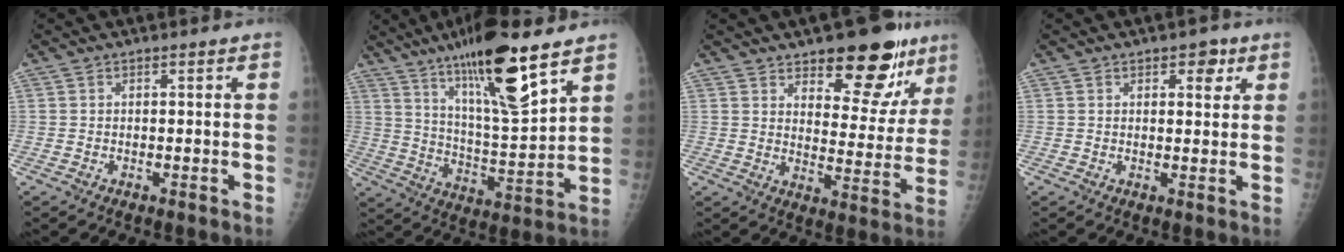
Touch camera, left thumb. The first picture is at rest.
{"total": 17.8, "force": [11.5, 3.0, 13.3], "torque": [-0.210, -0.066, 0.202]}
{"total": 15.8, "force": [10.6, 6.8, 9.5], "torque": [-0.064, -0.069, 0.149]}
{"total": 3.4, "force": [1.8, 2.1, 2.1], "torque": [-0.002, -0.006, 0.019]}